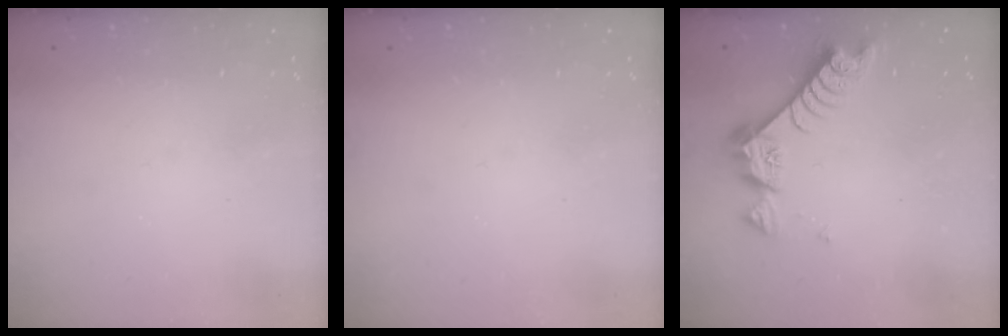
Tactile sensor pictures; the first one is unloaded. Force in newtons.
{"total": 0.0}
{"total": 8.8, "press": 8.8, "slide": 0.8}